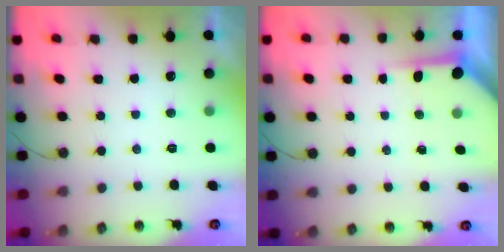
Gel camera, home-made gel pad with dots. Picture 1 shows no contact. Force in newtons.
{"total": 3.8, "press": 3.8, "slide": 0.4}